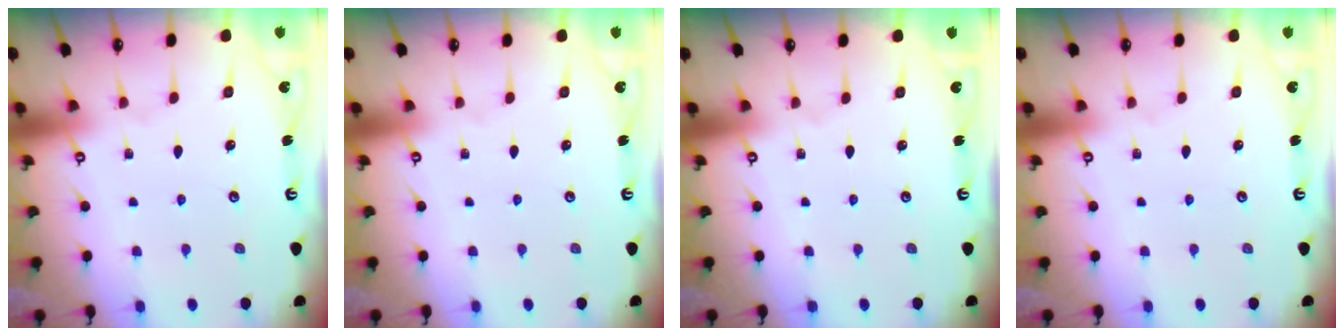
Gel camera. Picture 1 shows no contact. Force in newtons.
{"total": 0.0}
{"total": 0.0}
{"total": 0.0}